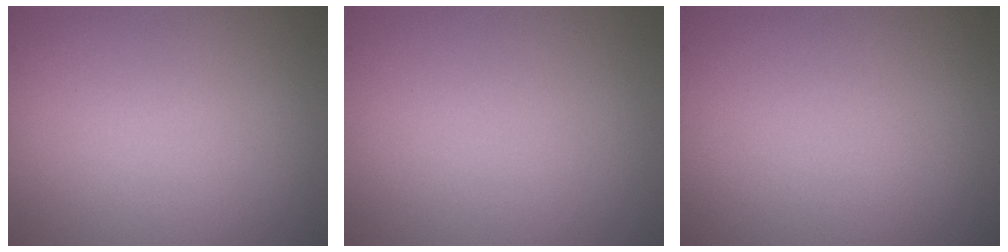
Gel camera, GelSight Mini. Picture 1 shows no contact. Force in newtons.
{"total": 0.0}
{"total": 0.0}